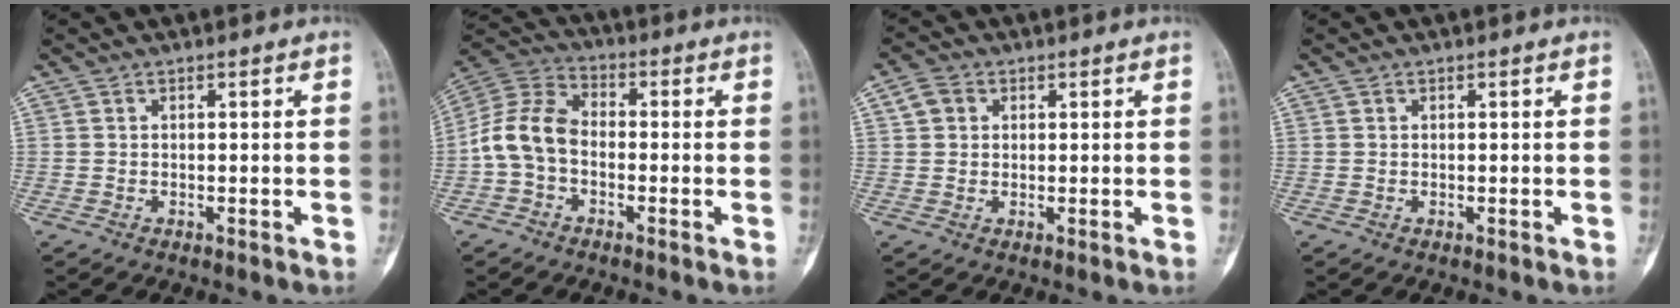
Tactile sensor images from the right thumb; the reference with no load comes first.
{"total": 9.8, "force": [-1.9, 6.8, 6.8], "torque": [-0.130, 0.033, -0.050]}
{"total": 3.7, "force": [1.3, 3.1, 1.7], "torque": [-0.015, 0.003, 0.022]}
{"total": 0.0}